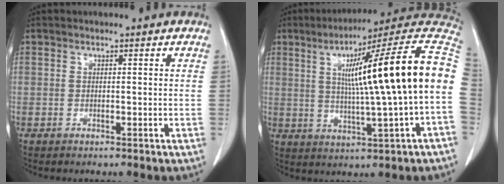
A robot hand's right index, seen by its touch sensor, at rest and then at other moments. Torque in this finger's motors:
{"motor_torque": [1.23, -0.40, 1.05, 0.21]}